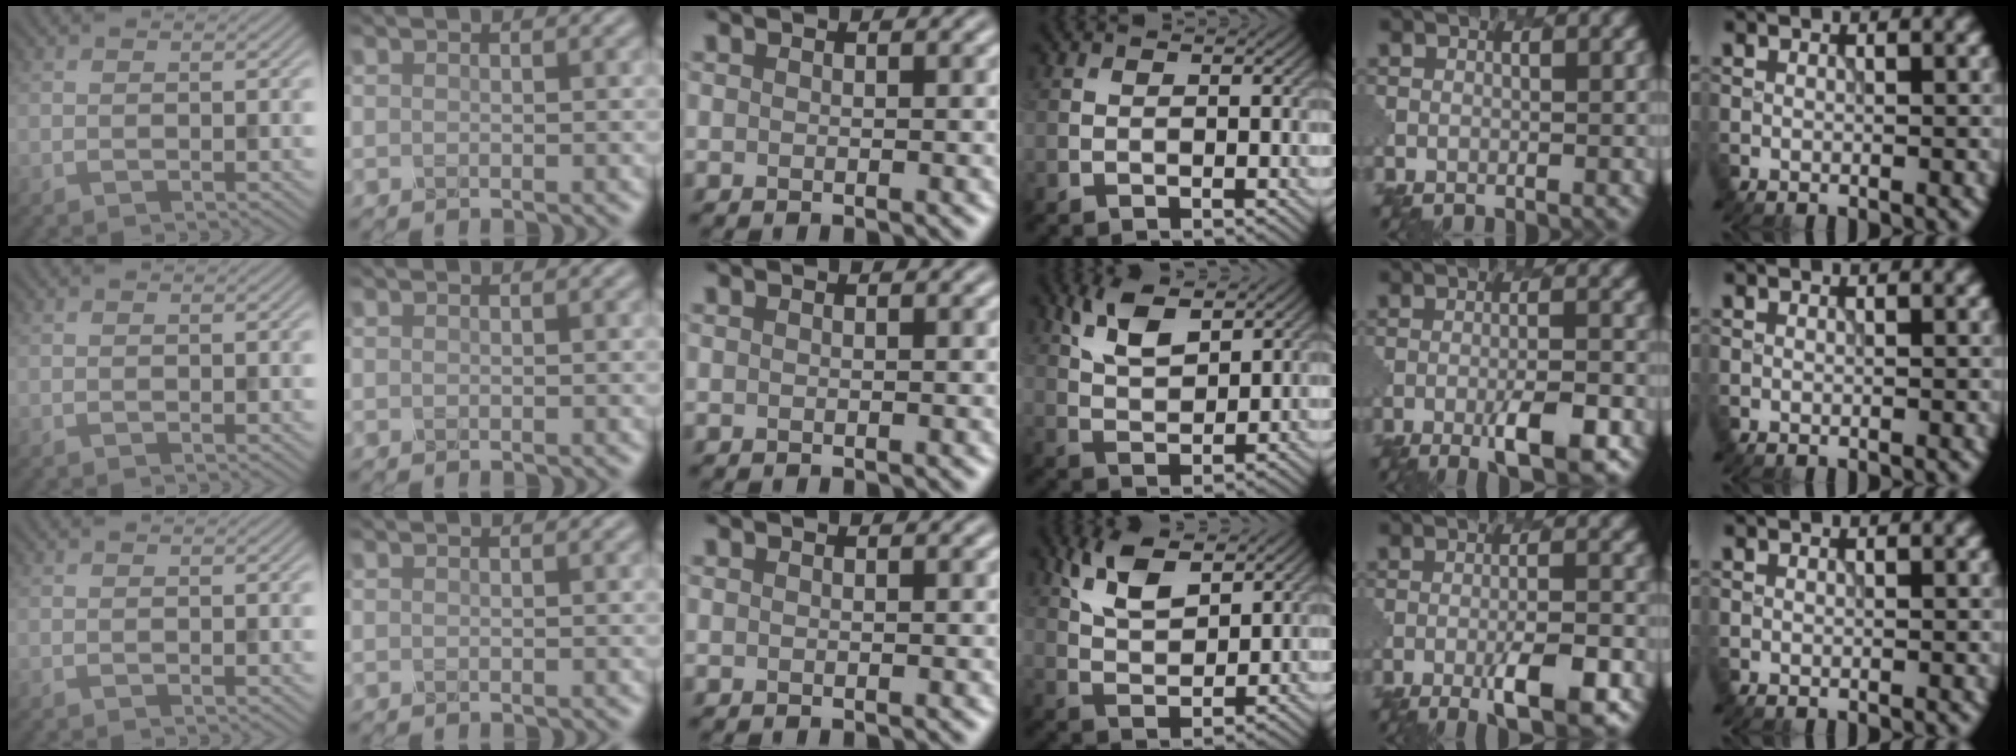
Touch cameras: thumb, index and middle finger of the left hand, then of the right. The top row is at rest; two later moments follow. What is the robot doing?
{"motion": "insert", "object": "pen bag"}